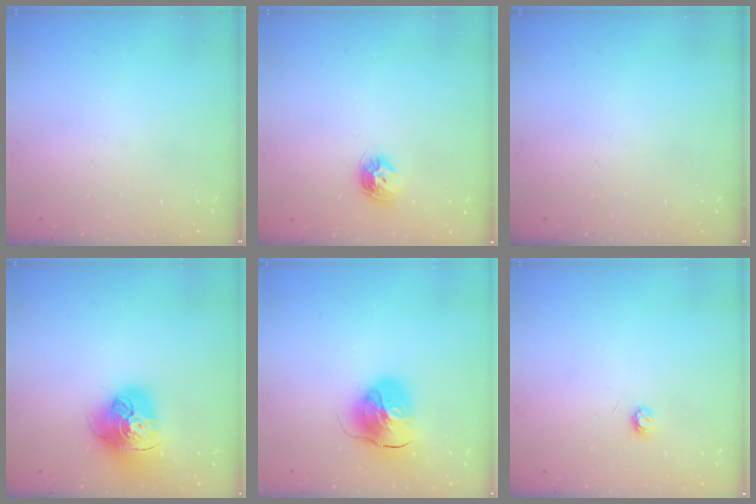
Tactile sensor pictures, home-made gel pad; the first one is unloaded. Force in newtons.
{"total": 8.3, "press": 8.3, "slide": 0.2}
{"total": 0.0}
{"total": 16.7, "press": 16.6, "slide": 1.8}
{"total": 11.2, "press": 11.1, "slide": 1.5}
{"total": 3.3, "press": 3.3, "slide": 0.2}